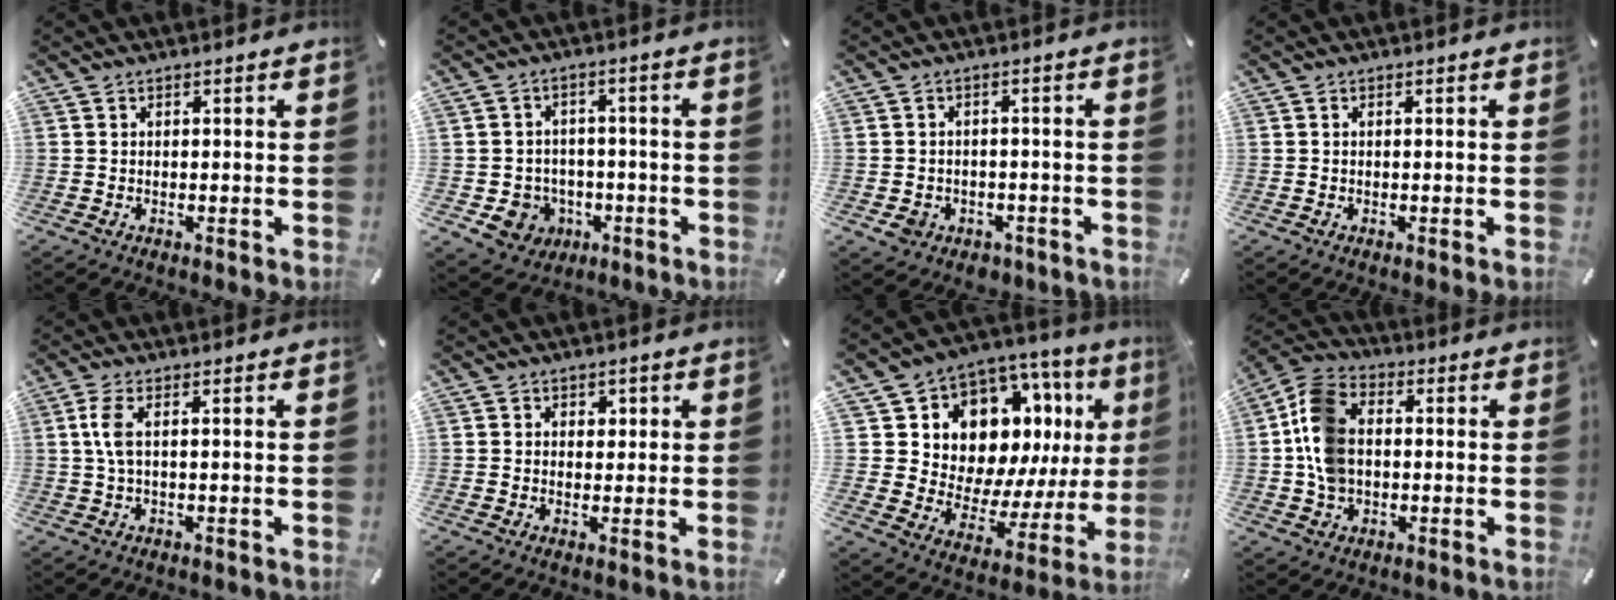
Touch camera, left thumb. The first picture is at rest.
{"total": 8.1, "force": [-2.2, 7.5, 1.9], "torque": [-0.052, 0.015, -0.035]}
{"total": 4.3, "force": [-1.9, 3.7, 1.3], "torque": [-0.033, 0.006, -0.035]}
{"total": 0.0}
{"total": 4.2, "force": [0.5, 1.2, 4.0], "torque": [-0.093, -0.005, 0.004]}
{"total": 2.1, "force": [0.3, 2.0, 0.5], "torque": [0.003, 0.000, -0.001]}
{"total": 13.5, "force": [7.2, 10.0, 5.6], "torque": [-0.082, -0.083, 0.137]}
{"total": 11.0, "force": [-0.1, 8.4, 7.0], "torque": [-0.163, 0.018, 0.001]}